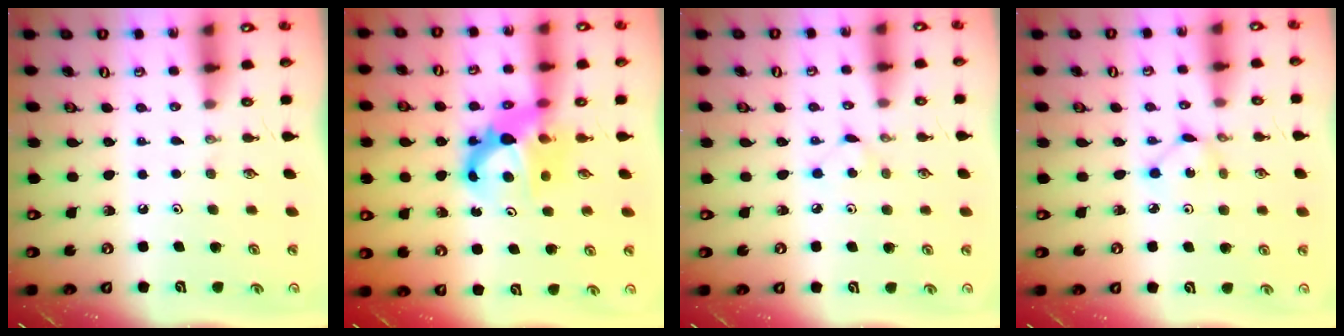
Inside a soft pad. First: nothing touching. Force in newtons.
{"total": 8.2, "press": 8.2, "slide": 0.7}
{"total": 2.8, "press": 2.8, "slide": 0.4}
{"total": 2.5, "press": 2.5, "slide": 0.2}